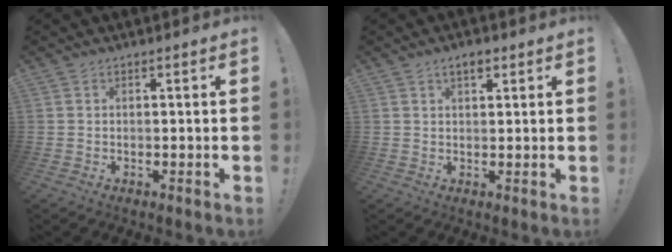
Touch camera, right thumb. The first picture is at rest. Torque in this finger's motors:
{"motor_torque": [-0.15, 0.80, 0.10, 0.17, 0.04]}